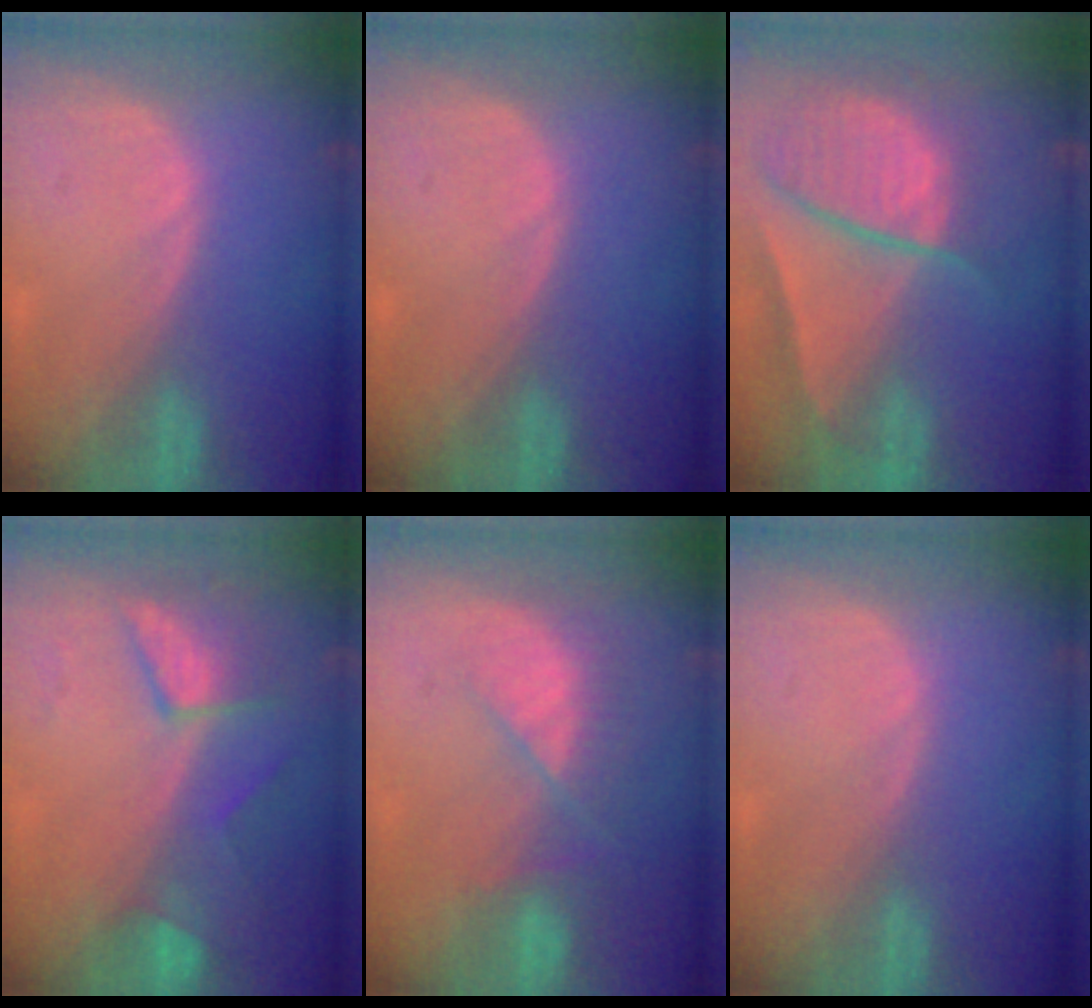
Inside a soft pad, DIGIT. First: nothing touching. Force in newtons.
{"total": 0.0}
{"total": 10.1, "press": 8.4, "slide": 5.5}
{"total": 7.4, "press": 6.7, "slide": 3.3}
{"total": 7.6, "press": 6.7, "slide": 3.6}
{"total": 0.0}